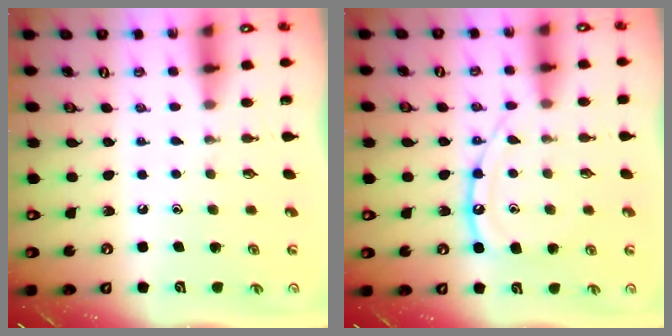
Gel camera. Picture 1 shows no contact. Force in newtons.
{"total": 12.8, "press": 12.7, "slide": 1.1}